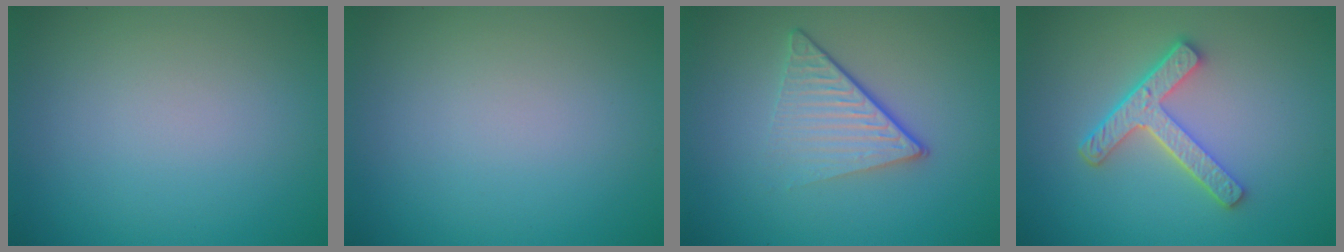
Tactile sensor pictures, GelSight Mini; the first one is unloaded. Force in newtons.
{"total": 0.0}
{"total": 4.8, "press": 3.0, "slide": 3.7}
{"total": 4.4, "press": 3.4, "slide": 2.8}